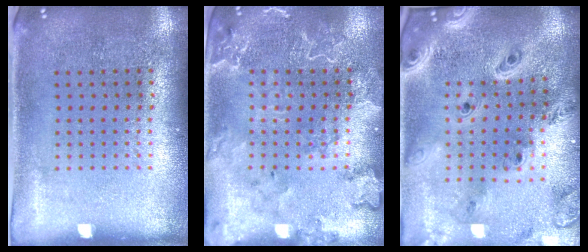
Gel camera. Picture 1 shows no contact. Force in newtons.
{"total": 2.4, "press": 2.3, "slide": 0.6}
{"total": 4.0, "press": 3.1, "slide": 2.6}